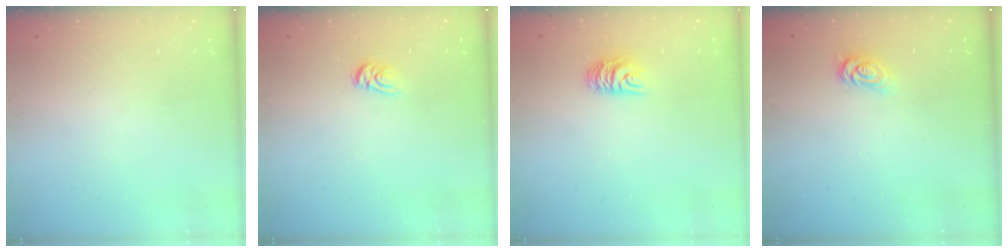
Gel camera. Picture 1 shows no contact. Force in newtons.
{"total": 4.2, "press": 4.2, "slide": 0.3}
{"total": 6.2, "press": 6.2, "slide": 0.4}
{"total": 2.5, "press": 2.5, "slide": 0.4}